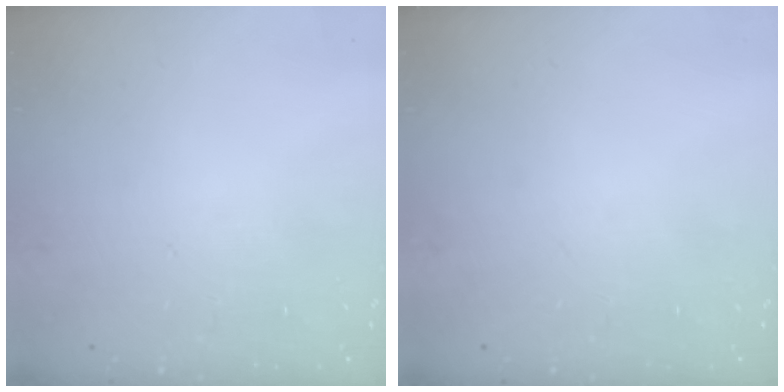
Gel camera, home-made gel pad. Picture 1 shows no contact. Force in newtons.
{"total": 0.0}